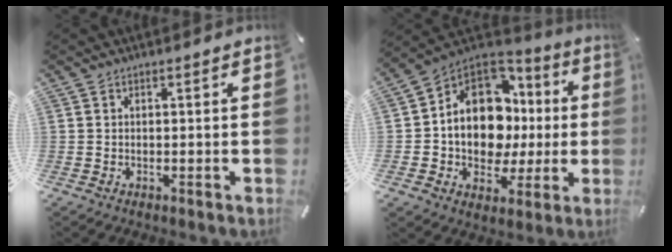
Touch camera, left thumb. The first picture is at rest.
{"total": 15.1, "force": [1.0, 11.8, 9.3], "torque": [-0.171, -0.016, 0.018]}